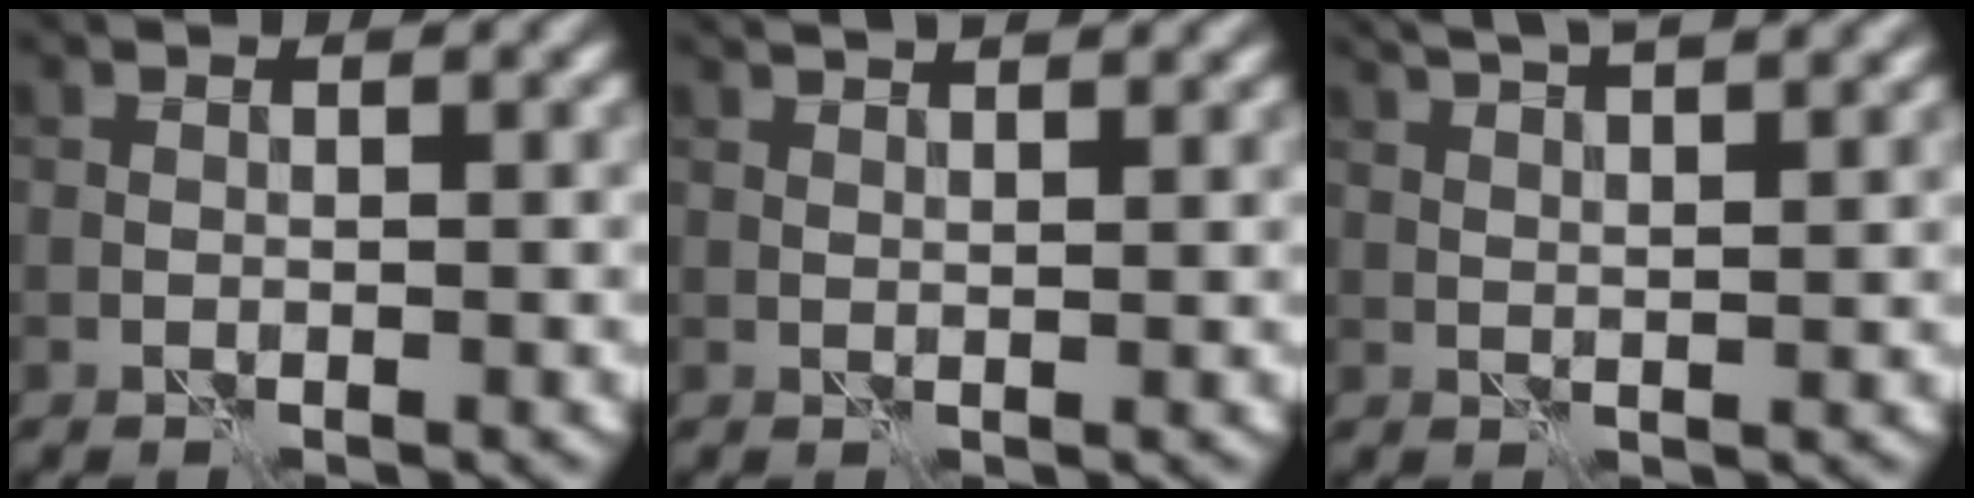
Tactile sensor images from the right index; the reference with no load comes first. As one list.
[{"total": 4.7, "force": [3.3, 1.7, 2.9], "torque": [-0.025, 0.032, 0.023]}, {"total": 8.1, "force": [5.5, 2.8, 5.2], "torque": [-0.056, 0.041, 0.053]}]